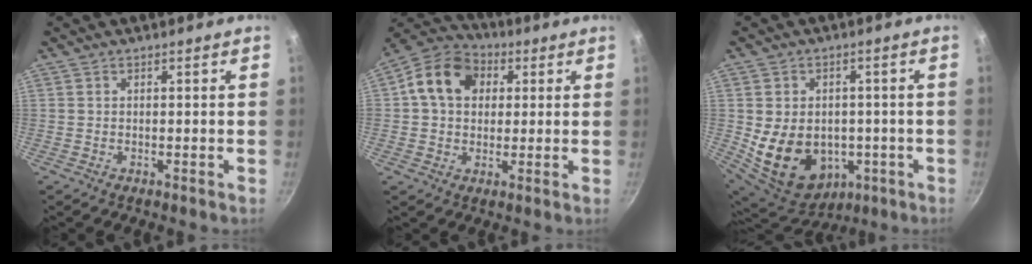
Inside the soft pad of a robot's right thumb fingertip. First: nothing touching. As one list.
[{"total": 12.4, "force": [2.8, 9.8, 7.0], "torque": [-0.092, 0.019, 0.027]}, {"total": 16.7, "force": [-2.4, 13.0, 10.2], "torque": [-0.168, 0.003, -0.010]}]